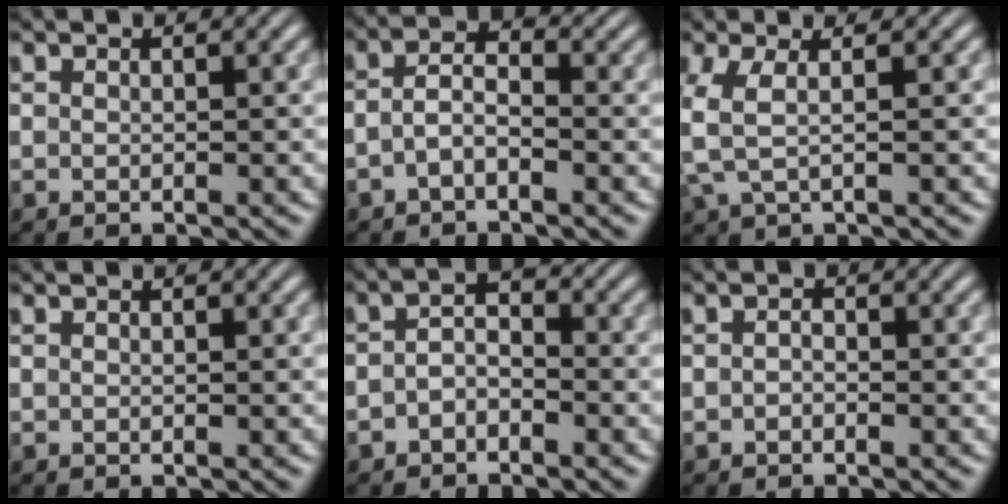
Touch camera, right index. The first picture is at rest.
{"total": 3.0, "force": [-0.6, 1.7, 2.4], "torque": [-0.043, -0.003, -0.018]}
{"total": 2.7, "force": [0.2, 1.0, 2.6], "torque": [-0.067, -0.007, 0.010]}
{"total": 0.0}
{"total": 2.6, "force": [-0.8, 1.5, 1.9], "torque": [-0.024, -0.007, -0.018]}
{"total": 0.6, "force": [-0.6, 0.0, 0.2], "torque": [-0.001, -0.005, -0.008]}